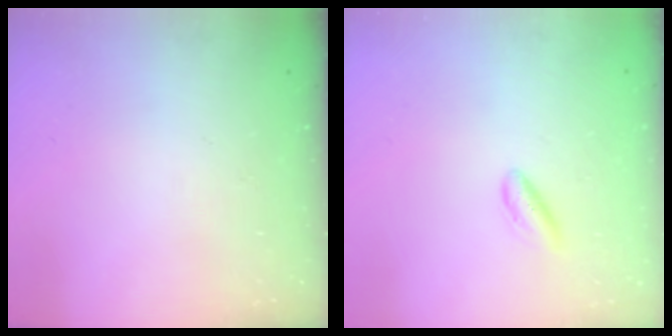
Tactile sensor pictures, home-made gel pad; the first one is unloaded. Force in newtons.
{"total": 3.1, "press": 2.9, "slide": 1.3}